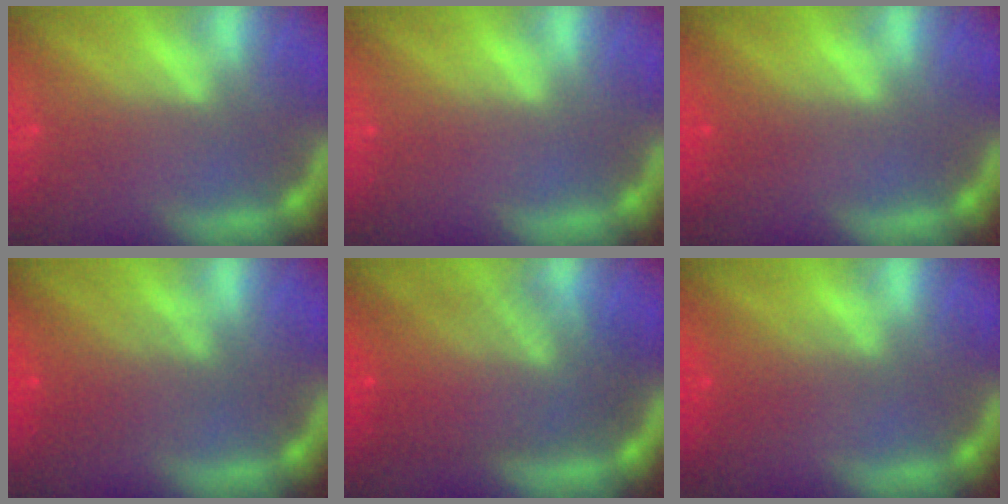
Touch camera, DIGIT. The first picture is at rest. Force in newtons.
{"total": 0.0}
{"total": 0.9}
{"total": 4.1}
{"total": 10.0}
{"total": 2.5}